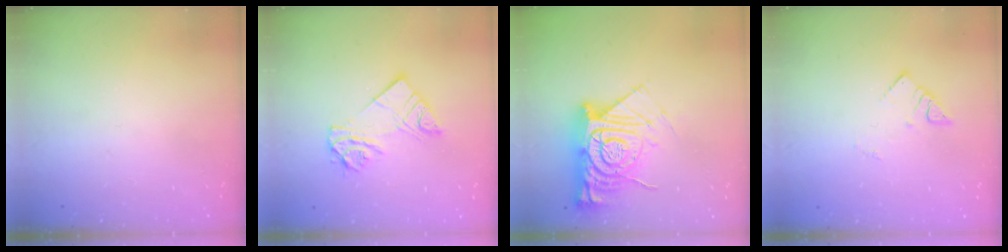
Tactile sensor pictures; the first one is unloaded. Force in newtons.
{"total": 9.8, "press": 9.8, "slide": 0.7}
{"total": 17.8, "press": 17.7, "slide": 1.6}
{"total": 2.6, "press": 2.6, "slide": 0.1}